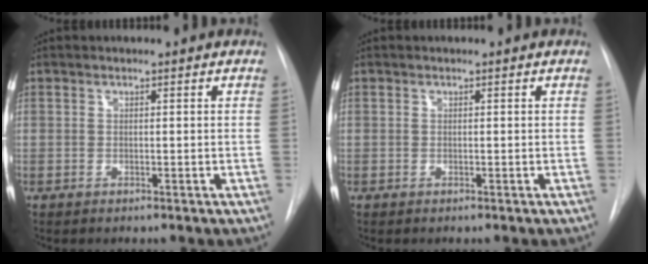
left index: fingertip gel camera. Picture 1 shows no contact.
{"total": 0.0}